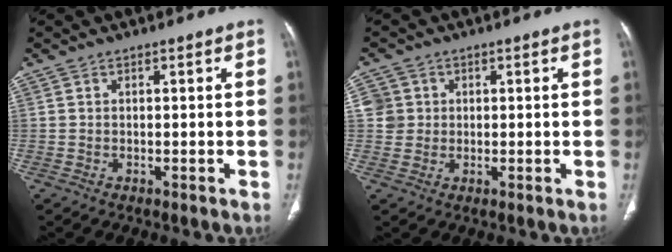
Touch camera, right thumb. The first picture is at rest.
{"total": 3.9, "force": [0.7, 3.8, 0.3], "torque": [0.019, 0.002, 0.012]}